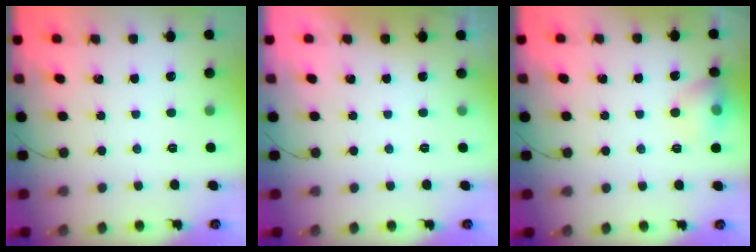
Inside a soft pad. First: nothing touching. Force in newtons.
{"total": 0.0}
{"total": 8.1, "press": 8.0, "slide": 1.5}